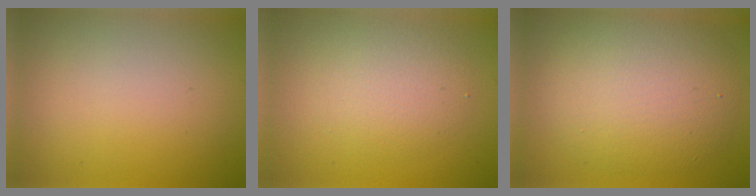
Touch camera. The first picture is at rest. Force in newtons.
{"total": 2.9, "press": 2.9, "slide": 0.2}
{"total": 6.9, "press": 6.9, "slide": 0.4}